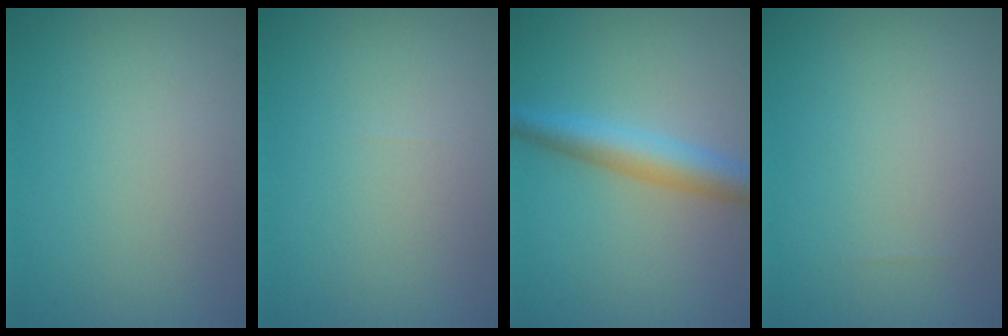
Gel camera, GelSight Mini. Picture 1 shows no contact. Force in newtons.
{"total": 0.0}
{"total": 4.3, "press": 4.3, "slide": 0.1}
{"total": 0.0}